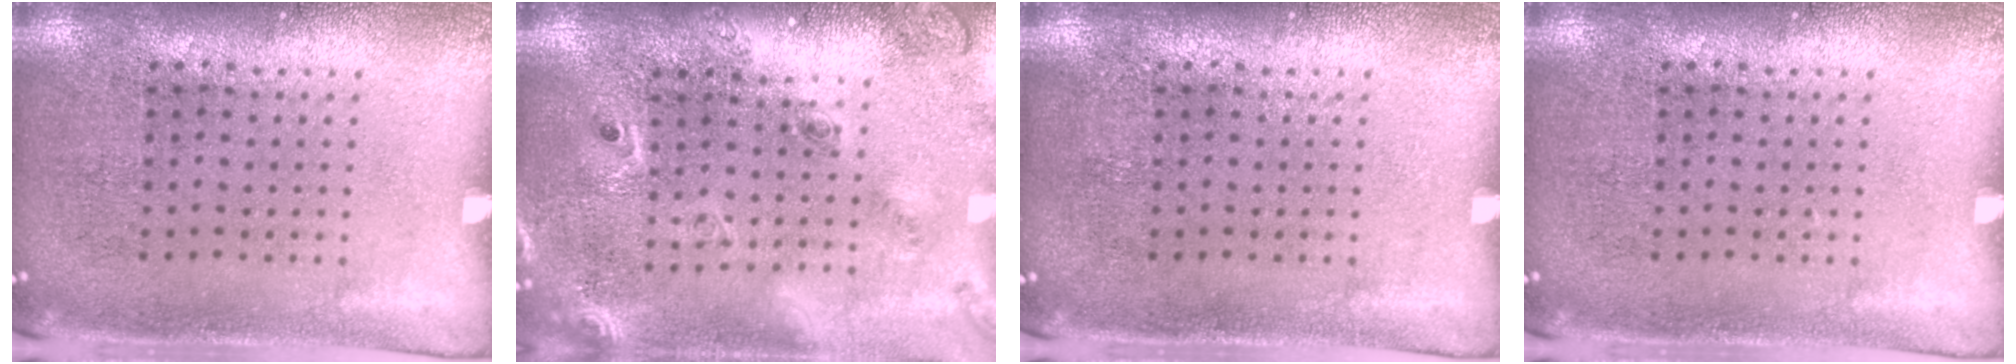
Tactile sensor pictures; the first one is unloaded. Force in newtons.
{"total": 2.3, "press": 1.7, "slide": 1.5}
{"total": 0.0}
{"total": 0.0}